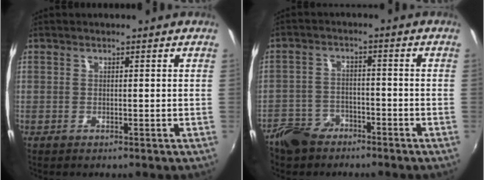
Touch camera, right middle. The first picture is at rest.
{"total": 7.9, "force": [-5.7, 5.0, 2.3], "torque": [-0.071, 0.014, -0.097]}